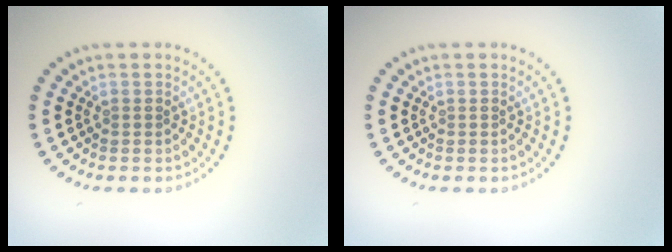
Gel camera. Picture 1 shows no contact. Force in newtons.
{"total": 0.0}